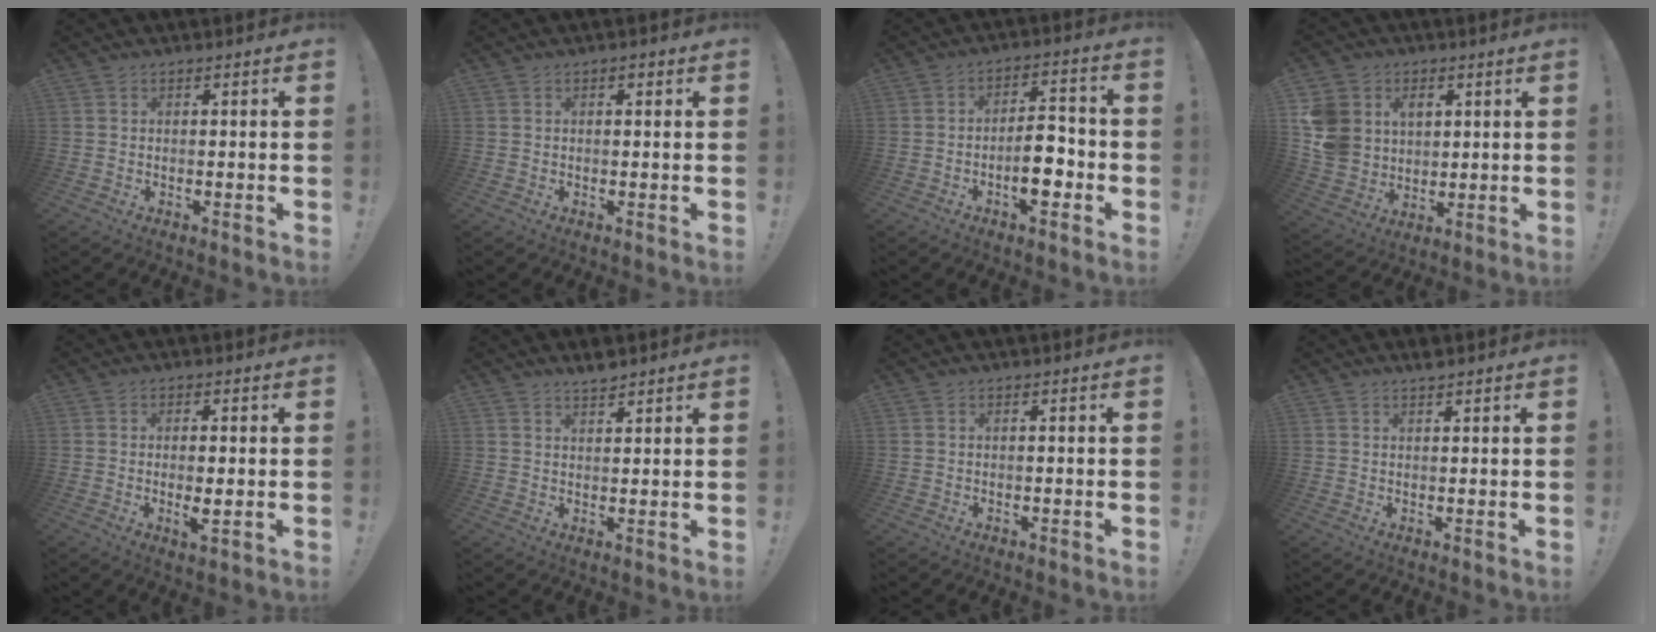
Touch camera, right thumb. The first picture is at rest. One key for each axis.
{"total": 1.0, "fx": 0.3, "fy": 0.7, "fz": 0.7, "tx": -0.007, "ty": 0.000, "tz": 0.003}
{"total": 10.3, "fx": -3.6, "fy": 4.2, "fz": 8.7, "tx": -0.147, "ty": 0.017, "tz": -0.063}
{"total": 12.3, "fx": 4.2, "fy": 10.7, "fz": 4.4, "tx": -0.090, "ty": -0.027, "tz": 0.086}
{"total": 4.0, "fx": -0.6, "fy": 0.9, "fz": 3.9, "tx": -0.064, "ty": -0.004, "tz": -0.006}
{"total": 3.0, "fx": 2.8, "fy": 0.4, "fz": 1.1, "tx": -0.015, "ty": -0.018, "tz": 0.049}
{"total": 0.0}
{"total": 1.5, "fx": 1.4, "fy": -0.1, "fz": 0.6, "tx": -0.009, "ty": -0.005, "tz": 0.025}